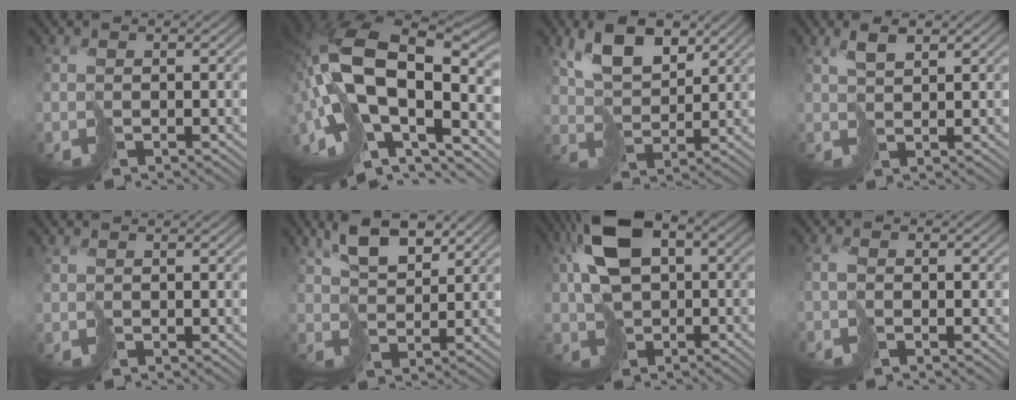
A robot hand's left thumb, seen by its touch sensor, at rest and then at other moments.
{"total": 18.6, "force": [-4.2, 10.1, 15.1], "torque": [-0.328, -0.009, -0.075]}
{"total": 7.5, "force": [4.1, 3.8, 5.0], "torque": [-0.105, 0.004, 0.077]}
{"total": 2.8, "force": [1.6, 0.8, 2.1], "torque": [-0.048, 0.003, 0.033]}
{"total": 0.5, "force": [0.5, 0.2, 0.1], "torque": [-0.006, 0.001, 0.012]}
{"total": 6.1, "force": [3.7, 2.6, 4.0], "torque": [-0.085, 0.005, 0.070]}
{"total": 11.1, "force": [1.5, 7.4, 8.1], "torque": [-0.176, -0.001, 0.026]}
{"total": 1.8, "force": [-0.9, 0.8, 1.3], "torque": [-0.032, 0.002, -0.022]}